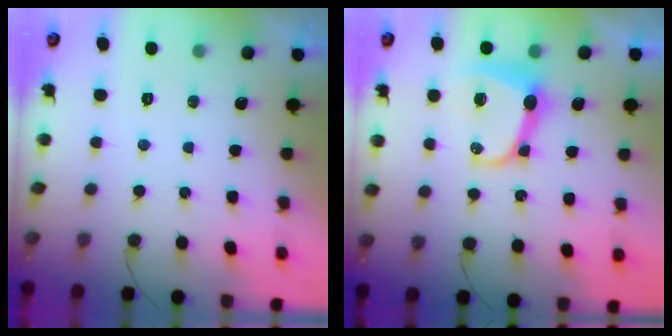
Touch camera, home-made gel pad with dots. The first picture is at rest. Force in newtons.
{"total": 10.5, "press": 10.5, "slide": 0.9}